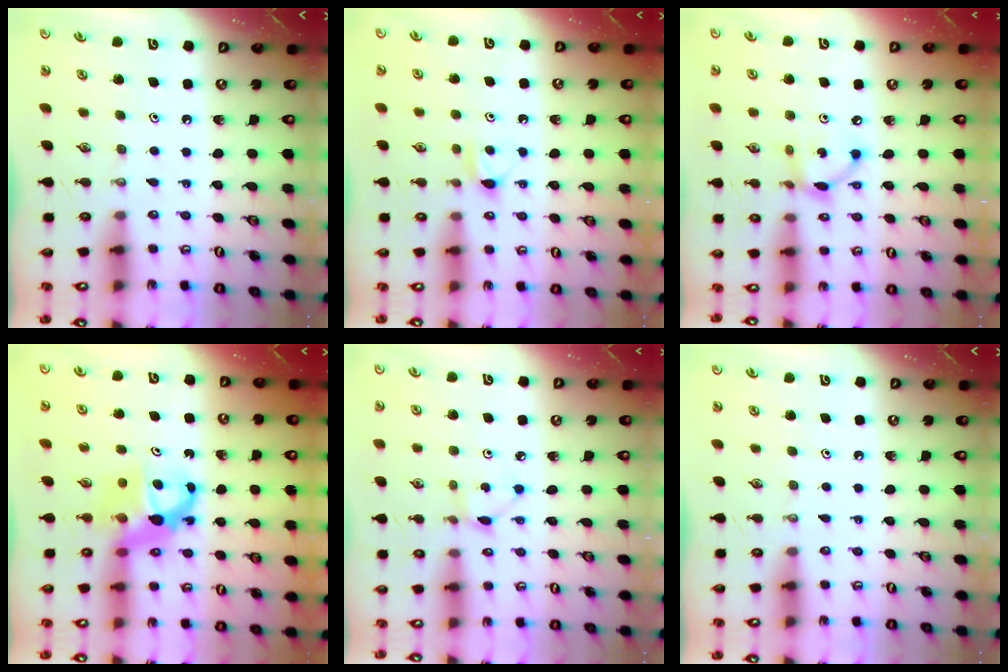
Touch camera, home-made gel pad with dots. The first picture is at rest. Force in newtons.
{"total": 6.0, "press": 6.0, "slide": 0.7}
{"total": 8.0, "press": 8.0, "slide": 0.3}
{"total": 7.3, "press": 7.3, "slide": 0.6}
{"total": 3.0, "press": 2.9, "slide": 0.4}
{"total": 0.0}